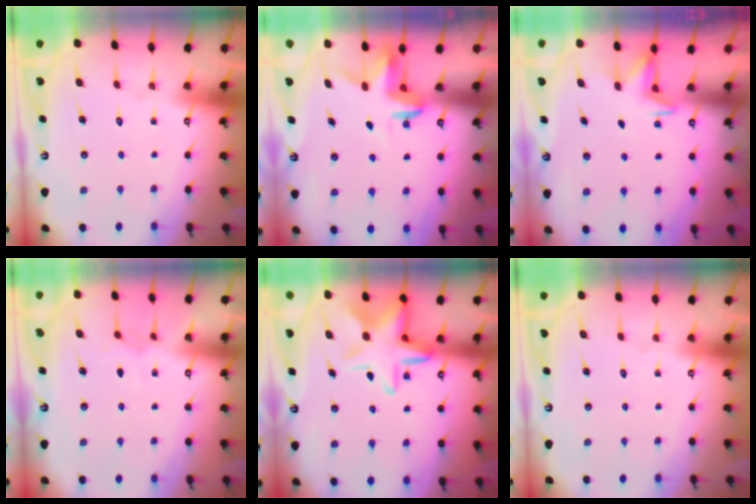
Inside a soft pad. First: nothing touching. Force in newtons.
{"total": 3.6, "press": 3.6, "slide": 0.2}
{"total": 2.1, "press": 1.8, "slide": 1.1}
{"total": 3.8, "press": 3.7, "slide": 0.5}
{"total": 13.0, "press": 12.9, "slide": 1.5}
{"total": 0.0}